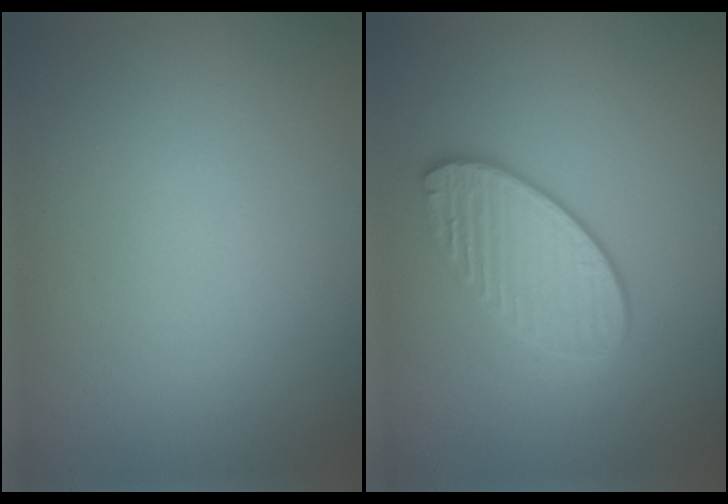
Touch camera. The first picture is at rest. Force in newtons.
{"total": 3.5, "press": 3.2, "slide": 1.4}